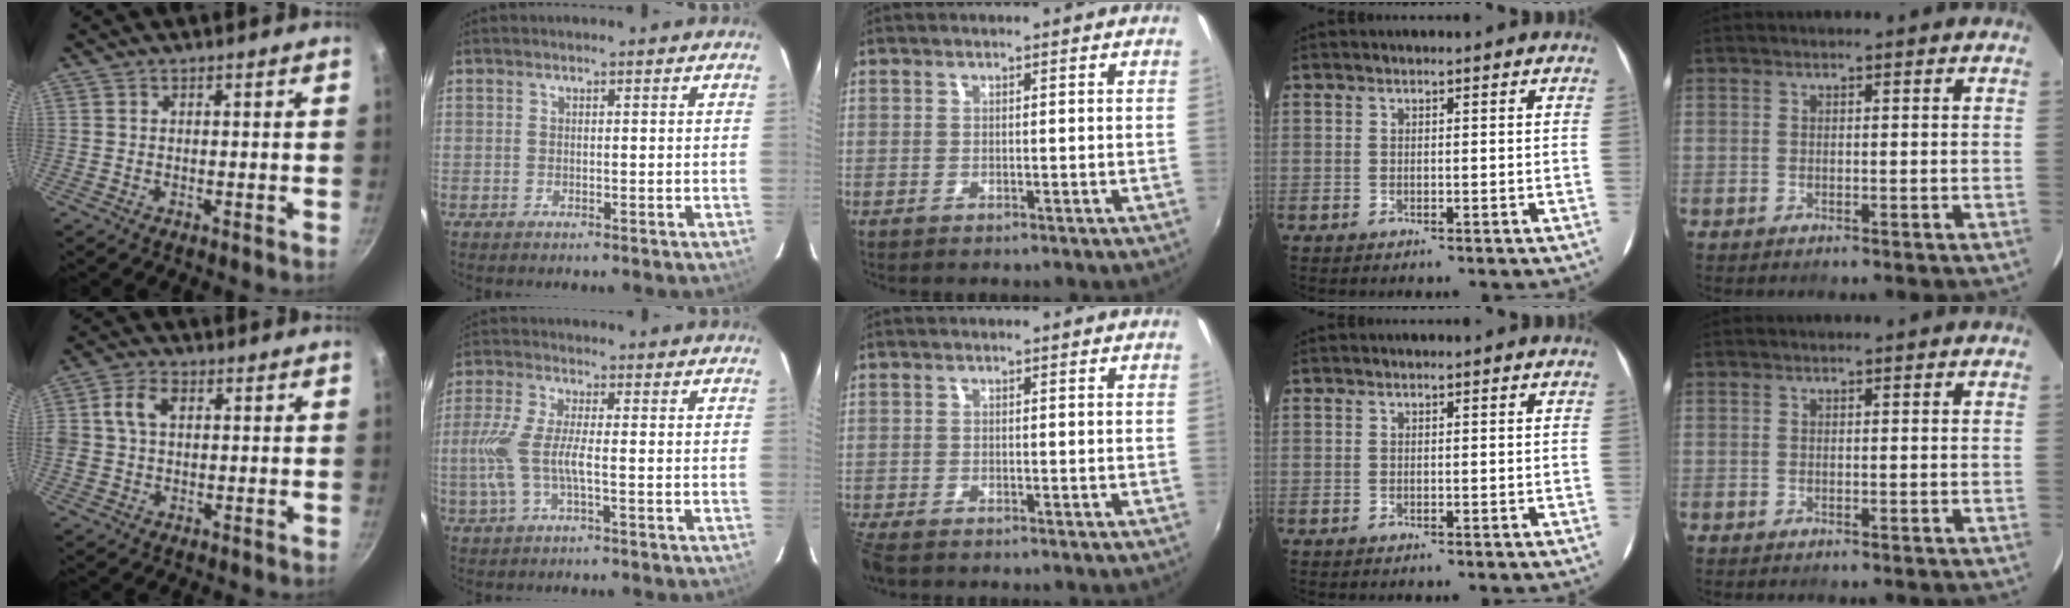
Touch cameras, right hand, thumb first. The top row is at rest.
{"thumb": {"total": 6.0, "force": [1.2, 4.3, 4.1], "torque": [-0.068, 0.008, 0.015]}, "index": {"total": 7.8, "force": [-1.5, 1.6, 7.5], "torque": [-0.169, -0.003, -0.028]}, "middle": {"total": 4.0, "force": [-3.4, 1.1, 1.8], "torque": [-0.050, -0.022, -0.068]}}